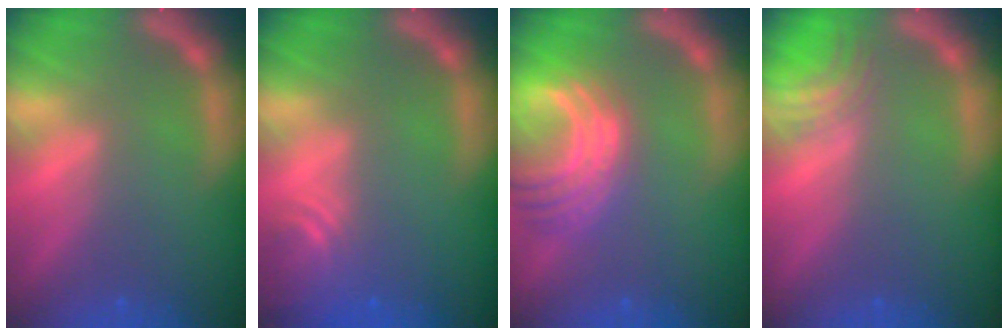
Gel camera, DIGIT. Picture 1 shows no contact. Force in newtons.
{"total": 3.5}
{"total": 8.5}
{"total": 3.0}